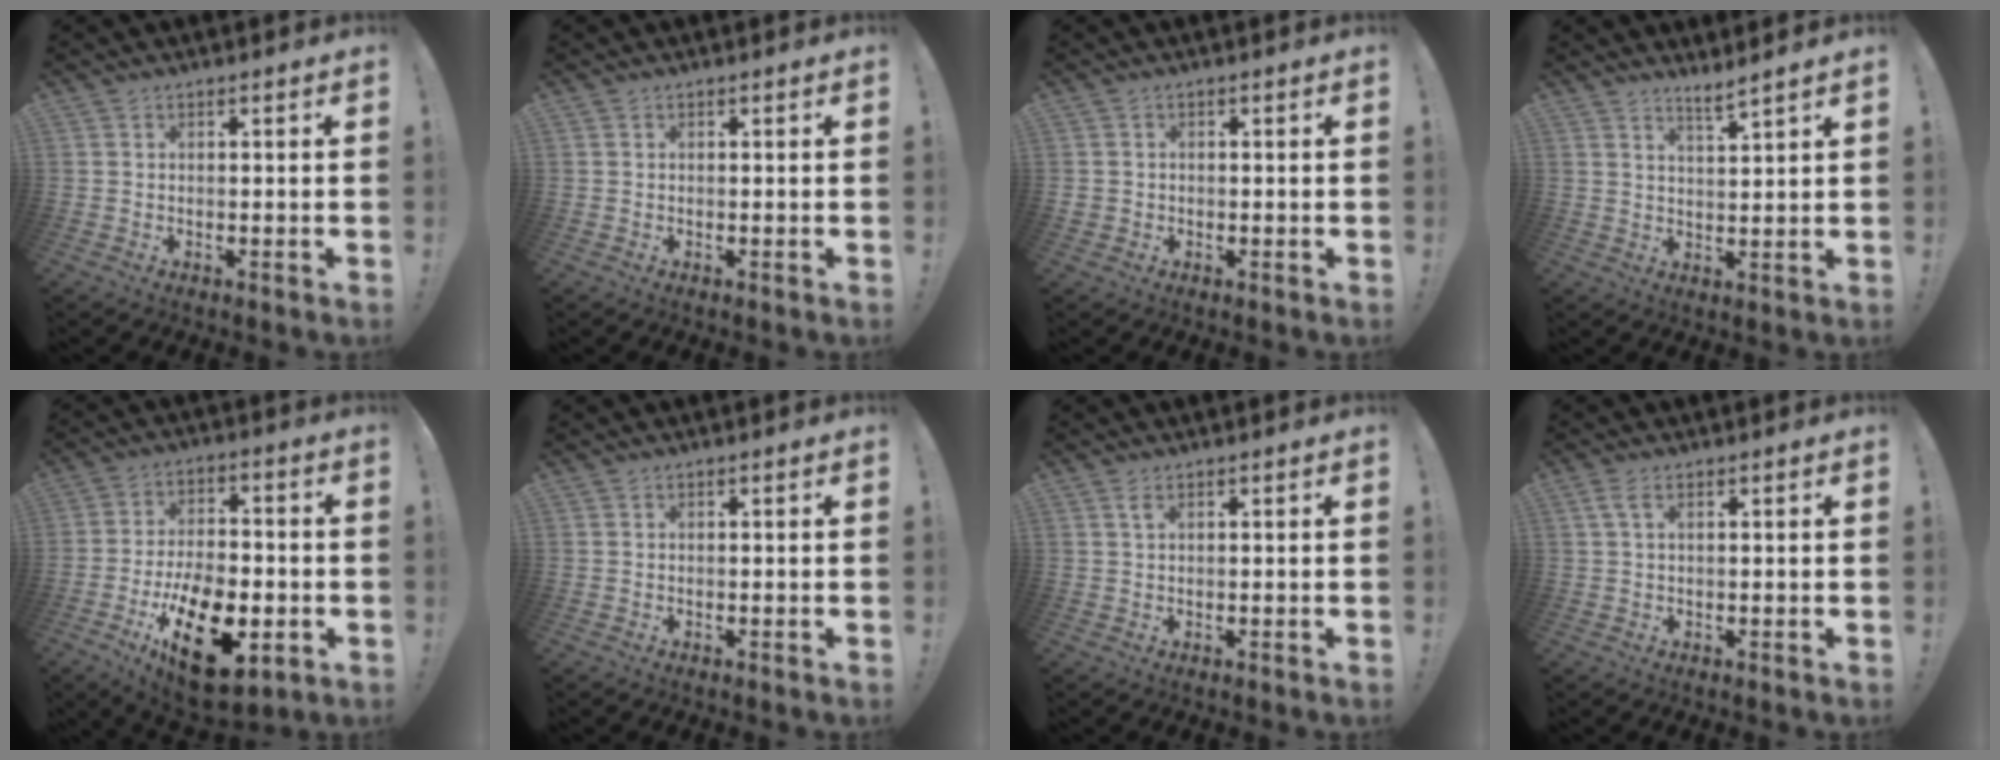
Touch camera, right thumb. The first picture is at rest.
{"total": 0.0}
{"total": 1.5, "force": [-0.1, 1.4, 0.4], "torque": [-0.007, 0.005, -0.001]}
{"total": 4.1, "force": [3.4, -0.9, 2.1], "torque": [-0.029, -0.027, 0.054]}
{"total": 21.4, "force": [-8.2, 11.5, 16.0], "torque": [-0.259, 0.052, -0.125]}
{"total": 0.0}
{"total": 1.7, "force": [0.8, 0.5, 1.5], "torque": [-0.029, 0.000, 0.013]}
{"total": 2.3, "force": [0.9, 0.2, 2.1], "torque": [-0.040, 0.001, 0.015]}